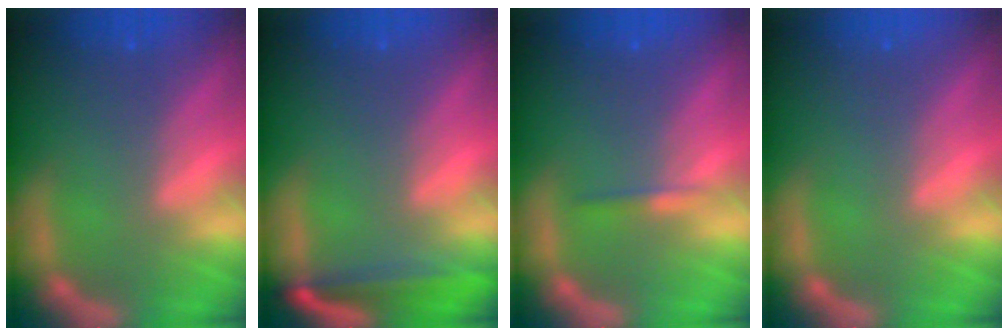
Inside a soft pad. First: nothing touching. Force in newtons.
{"total": 5.0}
{"total": 0.9}
{"total": 0.0}